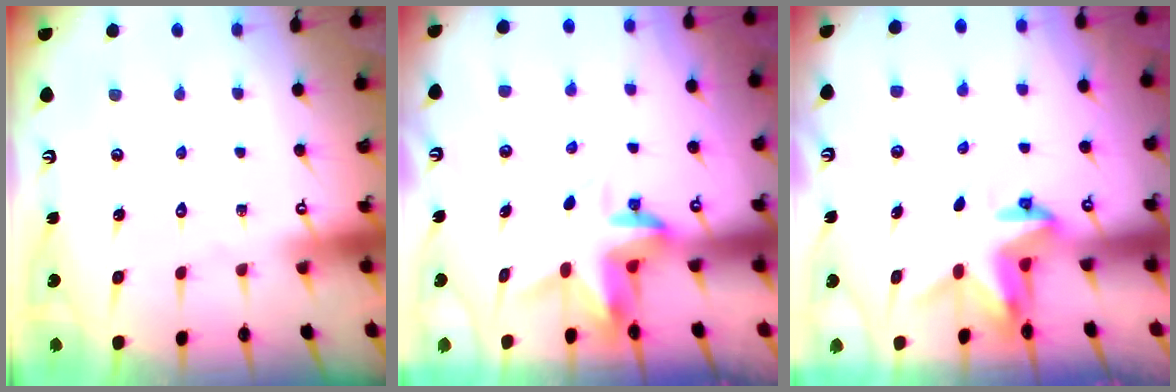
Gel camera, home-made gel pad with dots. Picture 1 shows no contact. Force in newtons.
{"total": 3.4, "press": 3.3, "slide": 0.4}
{"total": 3.2, "press": 3.2, "slide": 0.1}